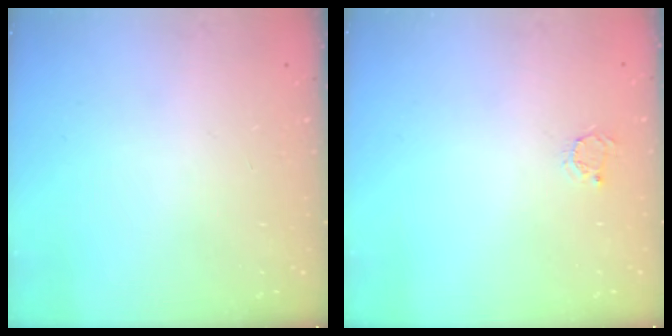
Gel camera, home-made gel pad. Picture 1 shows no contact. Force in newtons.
{"total": 2.3, "press": 2.3, "slide": 0.3}